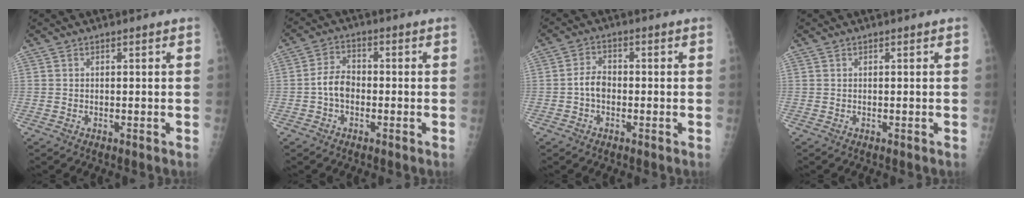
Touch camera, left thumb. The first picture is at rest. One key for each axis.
{"total": 5.0, "fx": -1.3, "fy": 3.5, "fz": 3.3, "tx": -0.052, "ty": 0.019, "tz": -0.030}
{"total": 3.7, "fx": -1.0, "fy": 2.5, "fz": 2.5, "tx": -0.038, "ty": 0.015, "tz": -0.023}
{"total": 0.0}